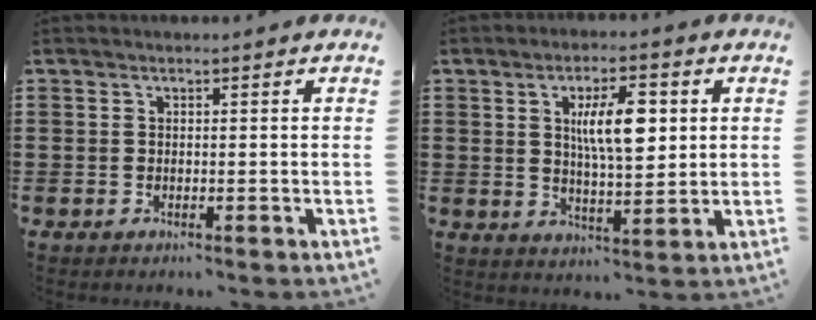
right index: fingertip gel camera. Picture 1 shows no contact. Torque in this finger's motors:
{"motor_torque": [1.01, 0.49, 0.34, 0.20]}